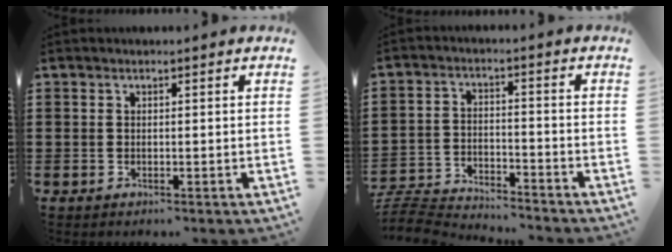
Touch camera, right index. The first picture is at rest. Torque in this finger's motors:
{"motor_torque": [-1.11, 1.03, -1.05, -0.21]}